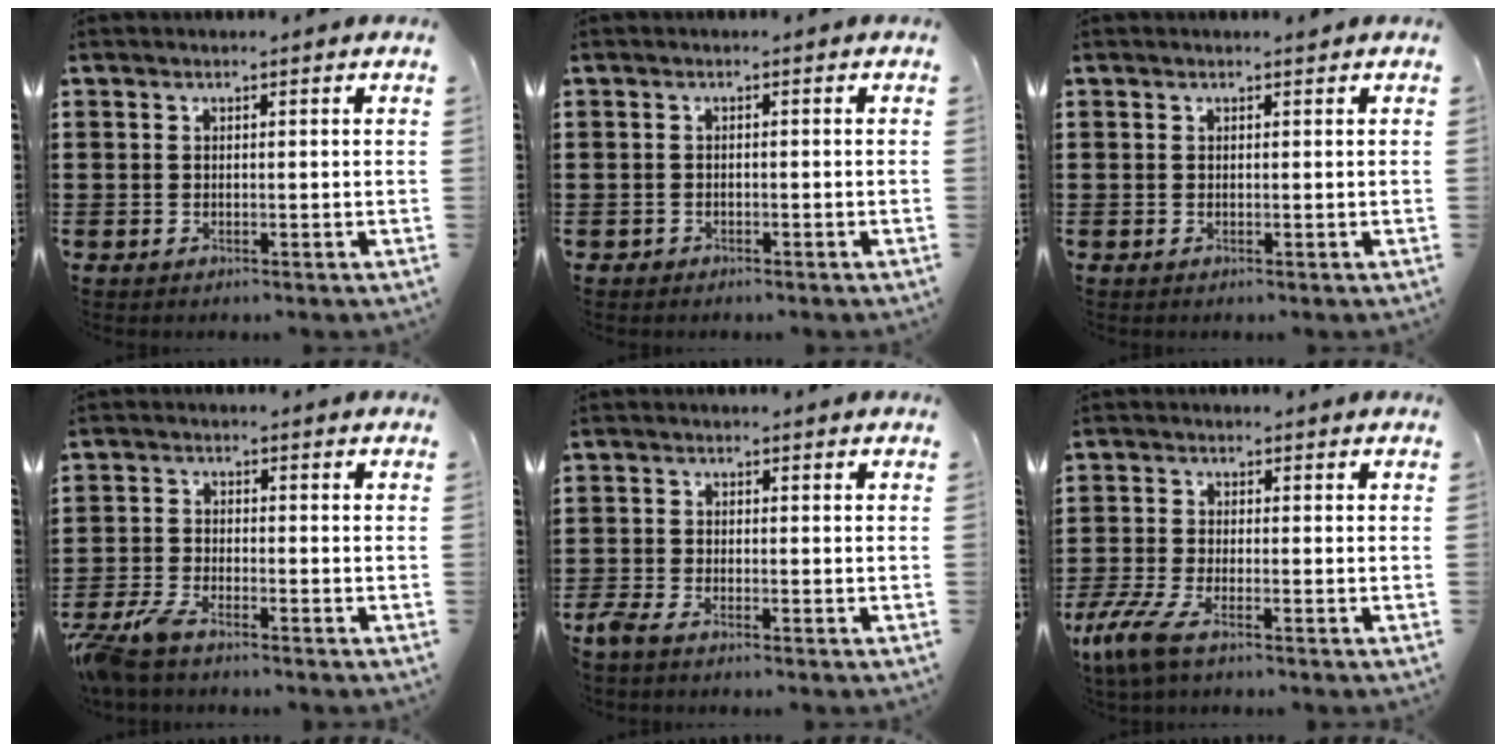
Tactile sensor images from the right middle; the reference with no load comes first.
{"total": 0.7, "force": [-0.6, 0.3, 0.0], "torque": [0.000, 0.002, -0.014]}
{"total": 0.0}
{"total": 4.5, "force": [-3.8, 0.8, 2.2], "torque": [-0.071, -0.009, -0.084]}
{"total": 2.0, "force": [-1.7, 0.3, 1.0], "torque": [-0.048, -0.007, -0.044]}
{"total": 5.0, "force": [-3.1, 1.0, 3.7], "torque": [-0.104, -0.019, -0.066]}